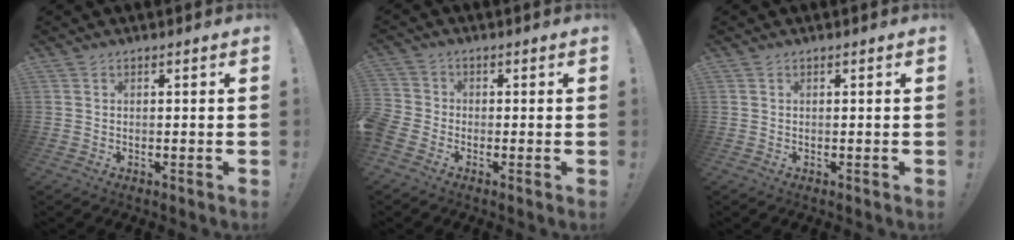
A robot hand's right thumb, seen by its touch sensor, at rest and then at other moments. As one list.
[{"total": 4.4, "force": [-2.3, 3.2, 2.0], "torque": [-0.060, 0.008, -0.045]}, {"total": 0.0}]